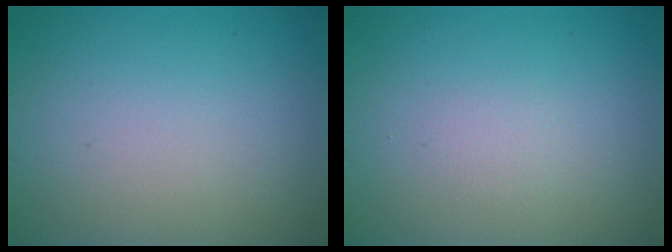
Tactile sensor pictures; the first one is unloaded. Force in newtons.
{"total": 0.7, "press": 0.7, "slide": 0.1}